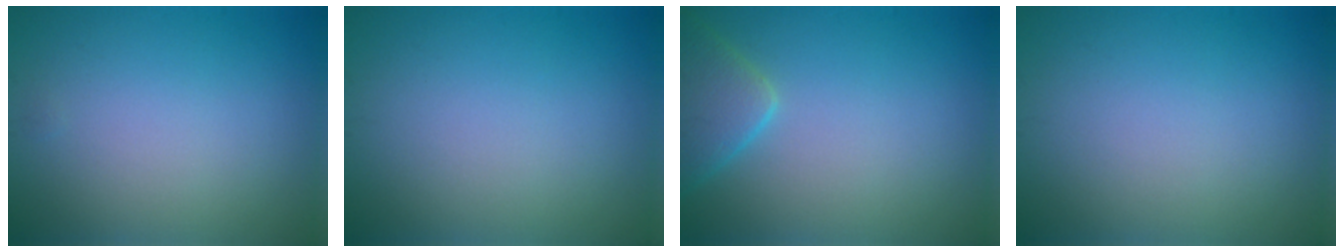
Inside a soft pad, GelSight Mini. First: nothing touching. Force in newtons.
{"total": 0.0}
{"total": 3.7, "press": 3.7, "slide": 0.3}
{"total": 0.0}